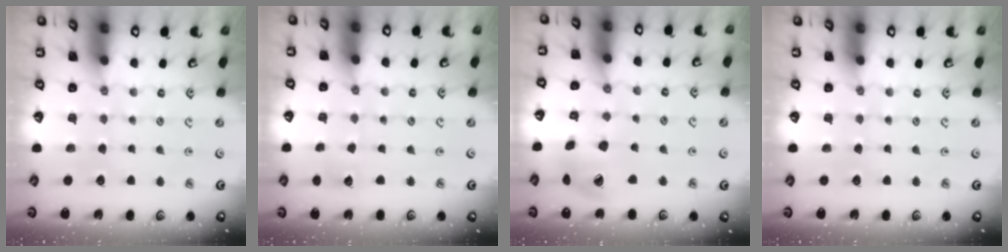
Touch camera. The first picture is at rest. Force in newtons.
{"total": 2.8, "press": 2.8, "slide": 0.2}
{"total": 13.1, "press": 13.0, "slide": 1.8}
{"total": 0.0}